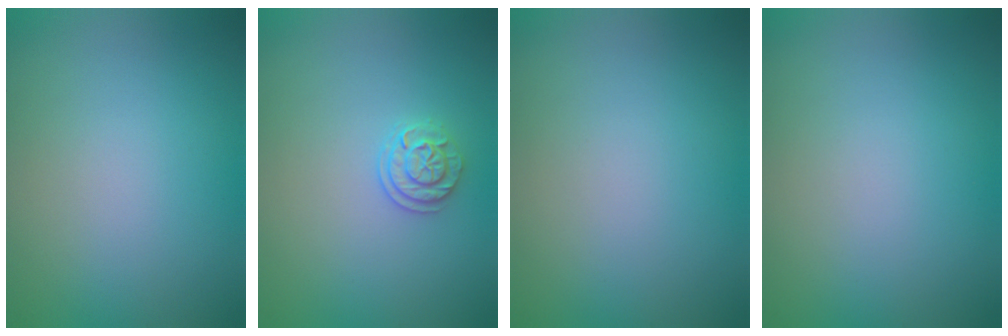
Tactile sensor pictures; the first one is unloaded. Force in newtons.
{"total": 1.9, "press": 1.7, "slide": 0.8}
{"total": 0.0}
{"total": 0.0}